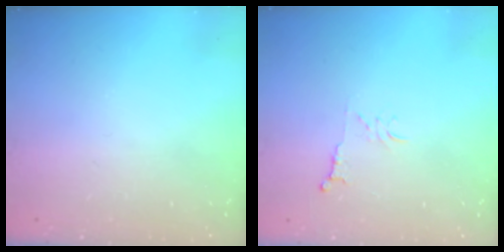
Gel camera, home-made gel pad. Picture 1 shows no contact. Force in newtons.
{"total": 3.9, "press": 3.8, "slide": 0.5}